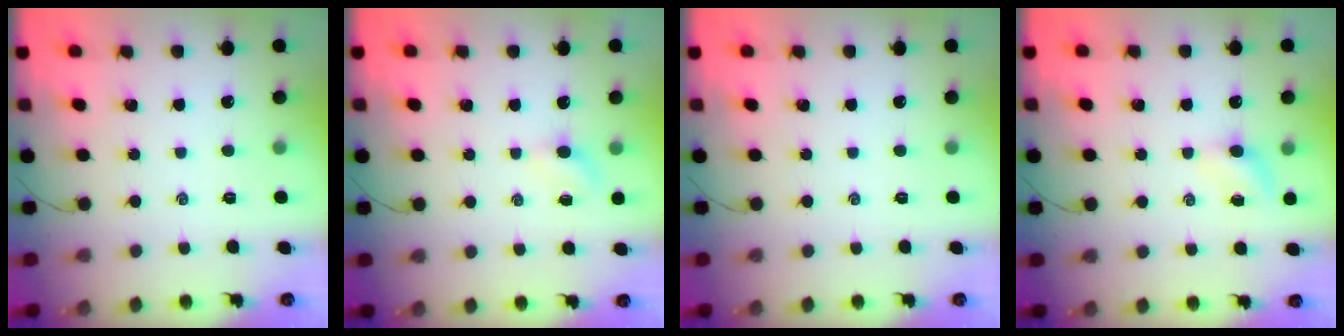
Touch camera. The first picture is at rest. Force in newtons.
{"total": 2.9, "press": 2.8, "slide": 0.9}
{"total": 0.0}
{"total": 3.5, "press": 3.3, "slide": 1.1}